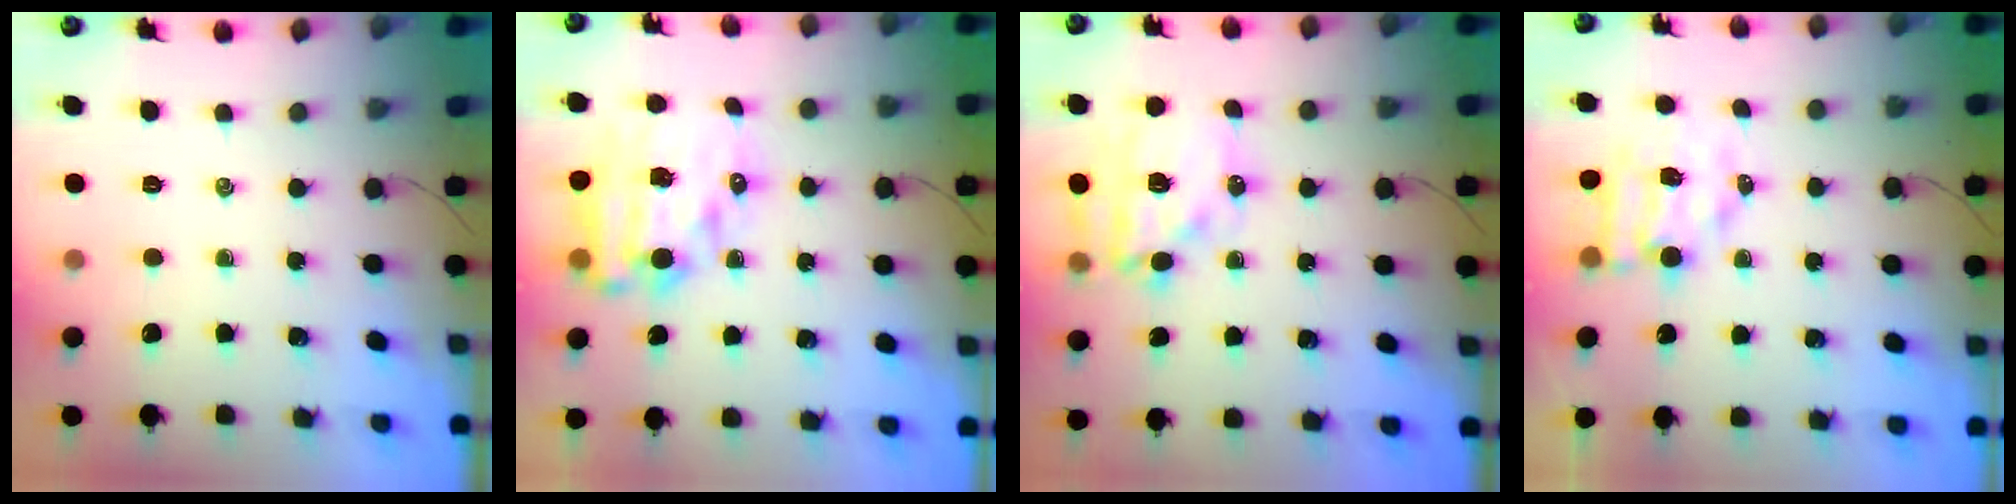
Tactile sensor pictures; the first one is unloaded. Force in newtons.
{"total": 16.7, "press": 16.3, "slide": 3.5}
{"total": 15.3, "press": 14.9, "slide": 3.4}
{"total": 7.3, "press": 7.2, "slide": 0.8}